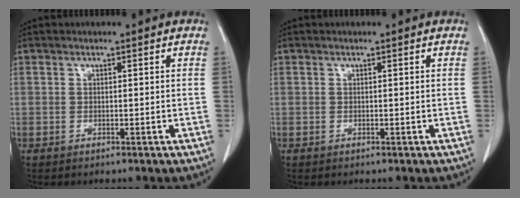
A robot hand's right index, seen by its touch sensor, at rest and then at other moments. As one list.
[{"total": 0.0}]